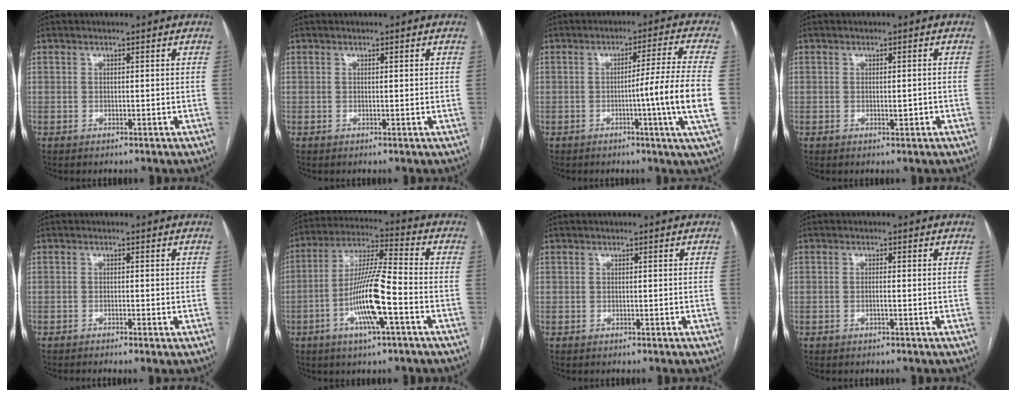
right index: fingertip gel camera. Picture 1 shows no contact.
{"total": 0.0}
{"total": 10.8, "force": [-2.0, -2.6, 10.3], "torque": [-0.149, -0.015, -0.031]}
{"total": 1.3, "force": [-0.3, 0.4, 1.2], "torque": [-0.021, -0.001, -0.003]}
{"total": 1.3, "force": [-0.7, 0.0, 1.1], "torque": [-0.020, -0.002, -0.013]}
{"total": 12.8, "force": [-4.2, 0.8, 12.1], "torque": [-0.233, -0.001, -0.080]}
{"total": 0.0}
{"total": 0.9, "force": [-0.2, 0.0, 0.9], "torque": [-0.017, 0.000, -0.004]}